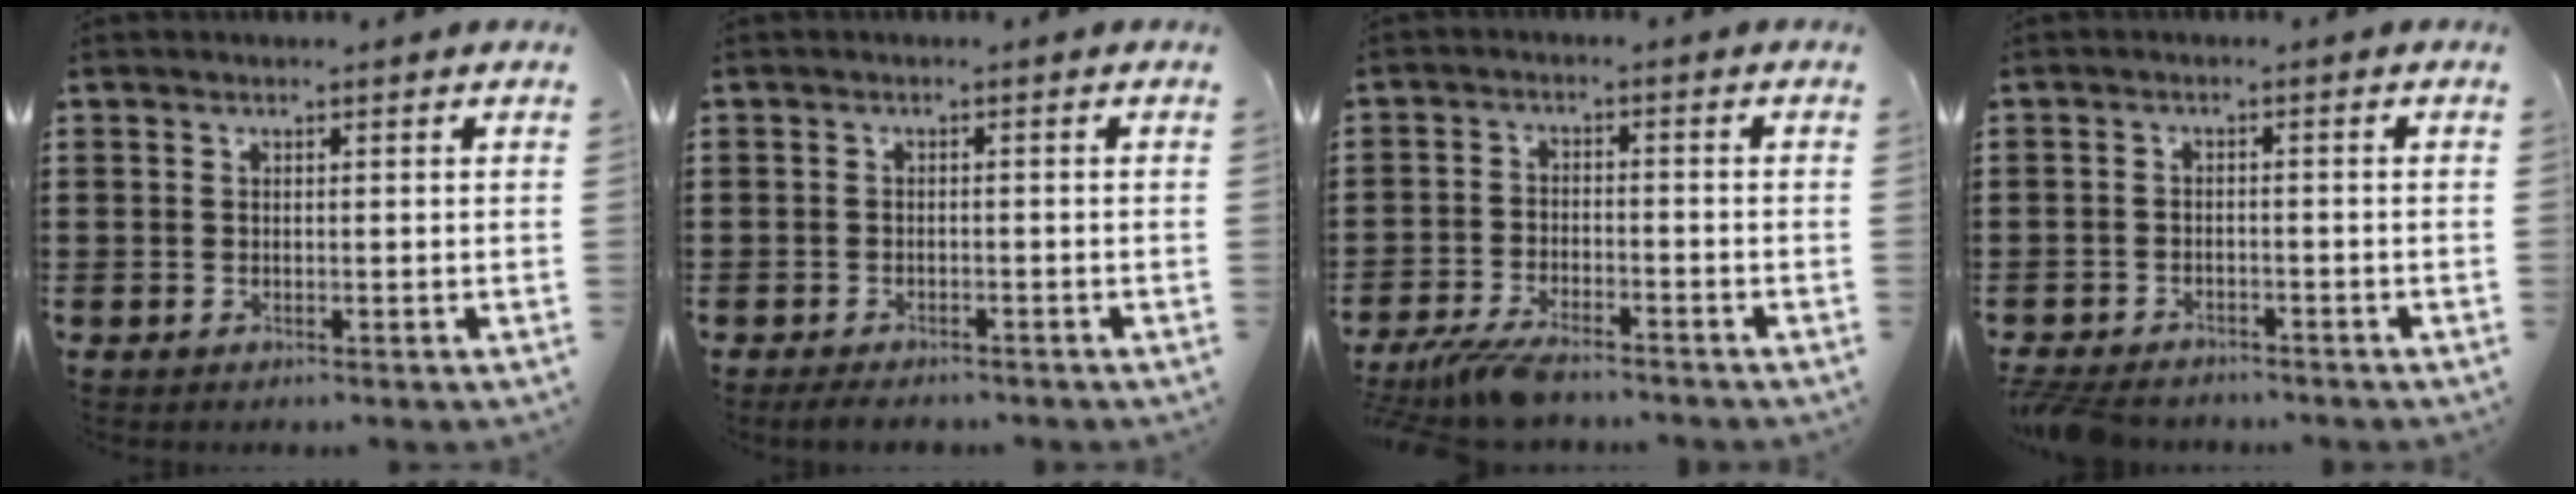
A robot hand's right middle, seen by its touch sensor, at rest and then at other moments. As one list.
[{"total": 1.6, "force": [-1.5, 0.2, 0.5], "torque": [-0.013, -0.002, -0.030]}, {"total": 5.4, "force": [-4.8, 0.8, 2.3], "torque": [-0.063, -0.010, -0.096]}, {"total": 2.9, "force": [-2.8, 0.6, 0.5], "torque": [-0.019, -0.001, -0.063]}]